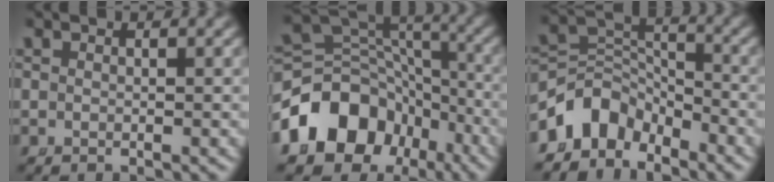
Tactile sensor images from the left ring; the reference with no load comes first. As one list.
[{"total": 12.1, "force": [-4.5, 9.8, 5.5], "torque": [-0.097, -0.036, -0.066]}, {"total": 9.0, "force": [-3.9, 7.3, 3.6], "torque": [-0.071, -0.015, -0.076]}]